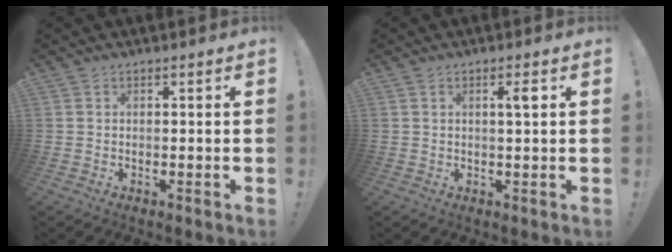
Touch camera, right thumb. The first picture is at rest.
{"total": 2.7, "force": [0.7, 0.0, 2.6], "torque": [-0.036, -0.004, 0.004]}